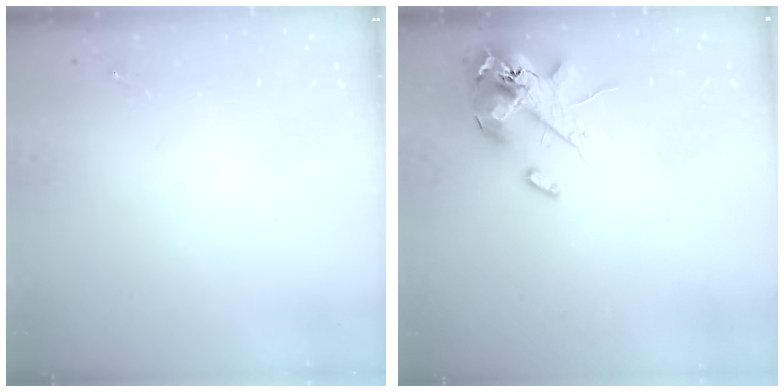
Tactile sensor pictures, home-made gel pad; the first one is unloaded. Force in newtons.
{"total": 14.1, "press": 13.9, "slide": 2.5}